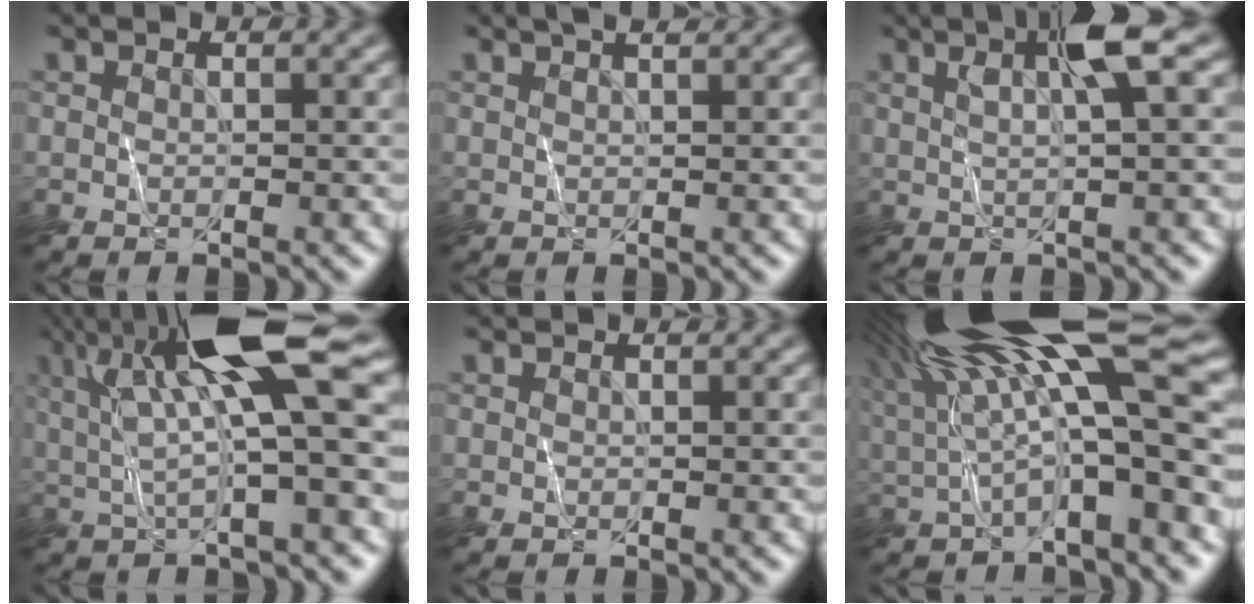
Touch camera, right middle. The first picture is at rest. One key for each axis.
{"total": 2.3, "fx": 1.9, "fy": 0.2, "fz": 1.3, "tx": -0.022, "ty": 0.011, "tz": 0.024}
{"total": 4.5, "fx": 1.6, "fy": 0.1, "fz": 4.2, "tx": -0.071, "ty": 0.009, "tz": 0.024}
{"total": 11.6, "fx": 4.3, "fy": 1.9, "fz": 10.6, "tx": -0.179, "ty": 0.008, "tz": 0.071}
{"total": 0.0}
{"total": 17.0, "fx": 5.7, "fy": 3.3, "fz": 15.7, "tx": -0.236, "ty": 0.016, "tz": 0.101}